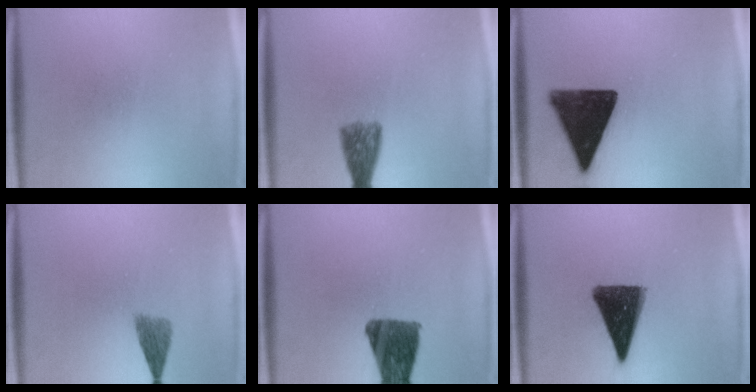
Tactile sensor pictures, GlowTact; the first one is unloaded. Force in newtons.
{"total": 5.1}
{"total": 15.5}
{"total": 2.9}
{"total": 10.8}
{"total": 13.0}